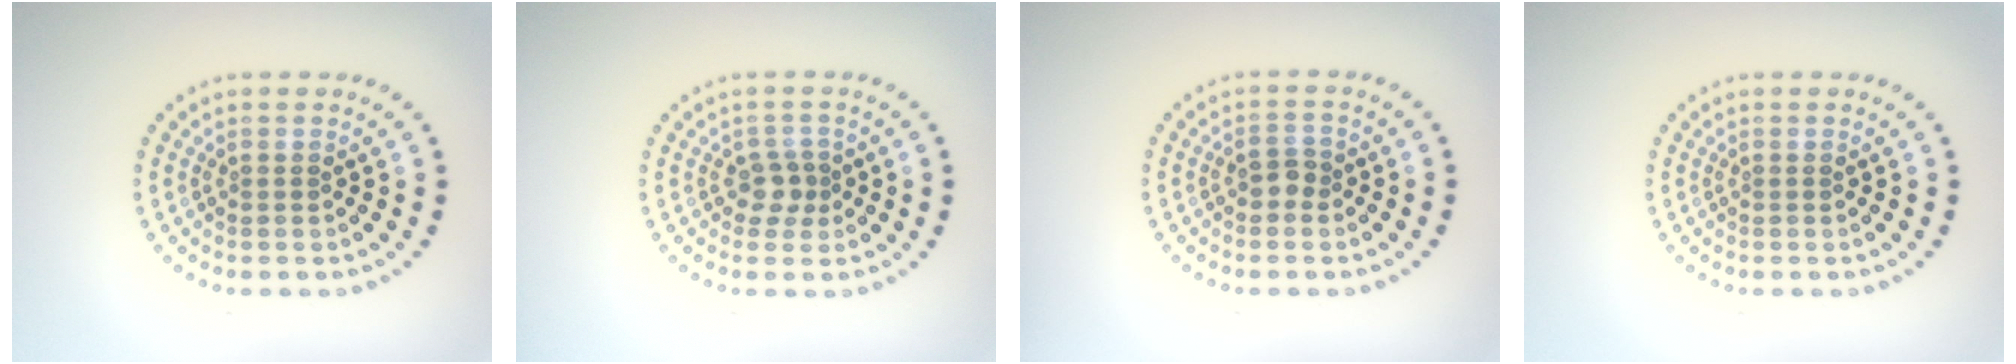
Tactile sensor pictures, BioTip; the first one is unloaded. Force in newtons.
{"total": 1.9, "press": 1.6, "slide": 1.0}
{"total": 1.5, "press": 1.4, "slide": 0.5}
{"total": 0.0}